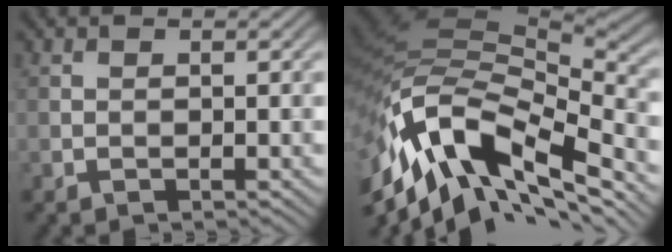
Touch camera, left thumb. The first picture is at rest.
{"total": 17.3, "force": [-8.0, 7.9, 13.2], "torque": [-0.293, -0.008, -0.147]}